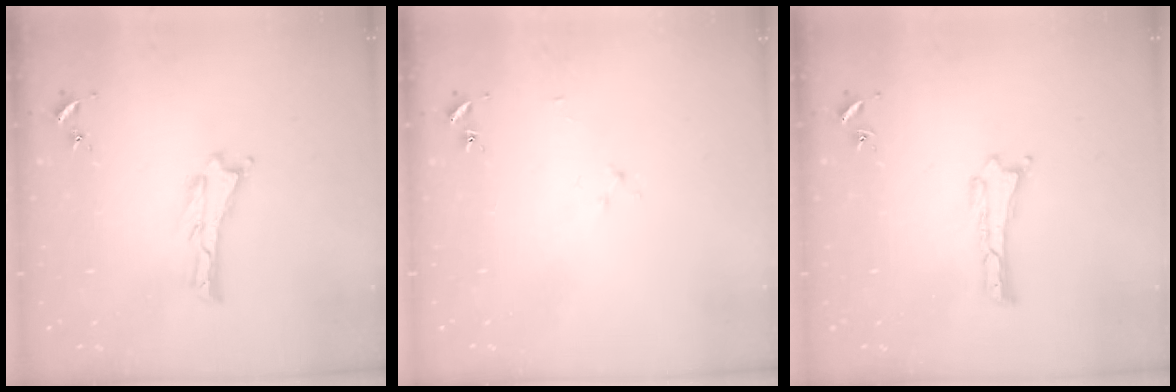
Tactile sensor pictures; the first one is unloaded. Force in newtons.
{"total": 1.9, "press": 1.9, "slide": 0.3}
{"total": 0.0}